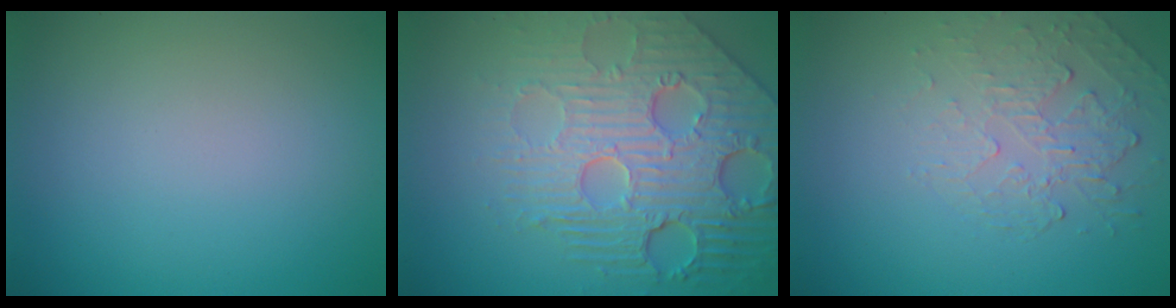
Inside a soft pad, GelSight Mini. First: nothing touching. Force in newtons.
{"total": 8.6, "press": 5.9, "slide": 6.2}
{"total": 2.2, "press": 1.1, "slide": 1.9}